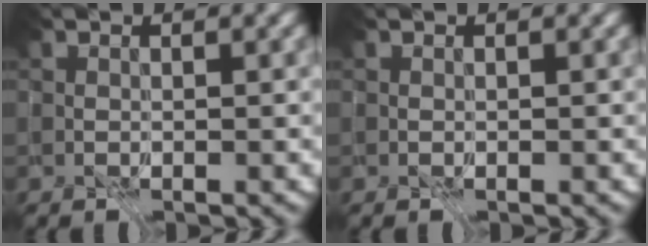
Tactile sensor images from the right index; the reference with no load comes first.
{"total": 0.0}